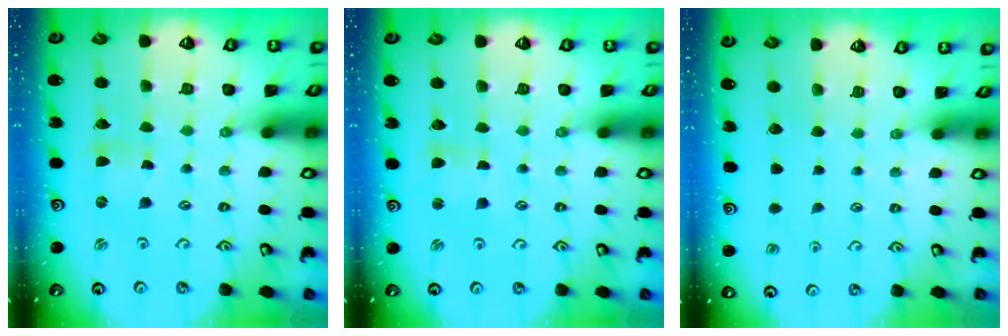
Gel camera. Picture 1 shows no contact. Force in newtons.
{"total": 1.0, "press": 1.0, "slide": 0.2}
{"total": 0.0}